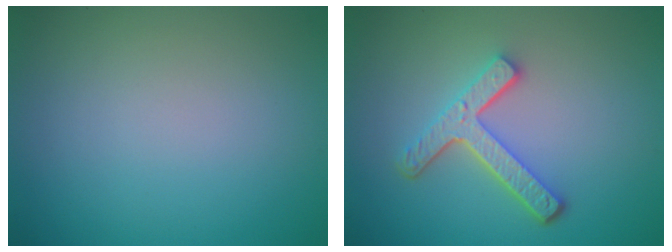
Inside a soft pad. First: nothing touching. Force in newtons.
{"total": 4.4, "press": 3.3, "slide": 2.8}